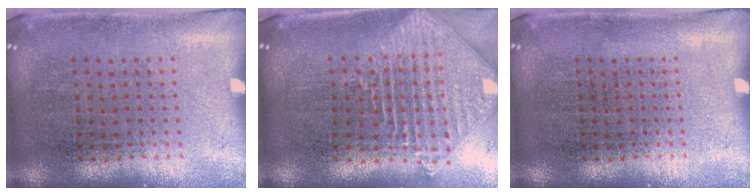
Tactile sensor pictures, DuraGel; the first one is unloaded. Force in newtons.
{"total": 2.3, "press": 1.8, "slide": 1.5}
{"total": 0.0}